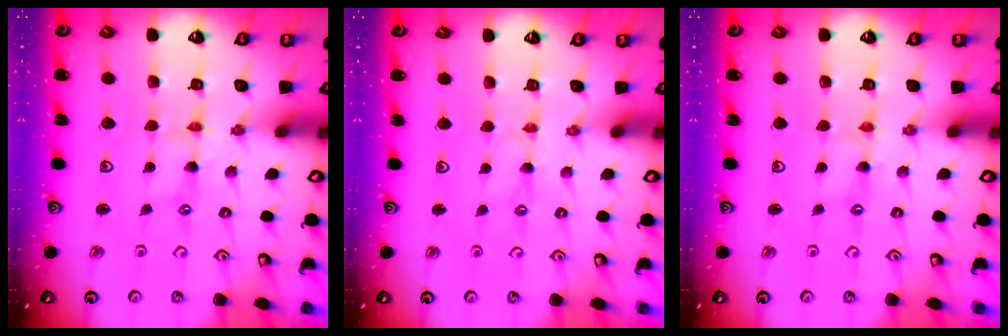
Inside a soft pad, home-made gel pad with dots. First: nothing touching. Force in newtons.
{"total": 2.0, "press": 1.9, "slide": 0.4}
{"total": 1.2, "press": 1.1, "slide": 0.2}